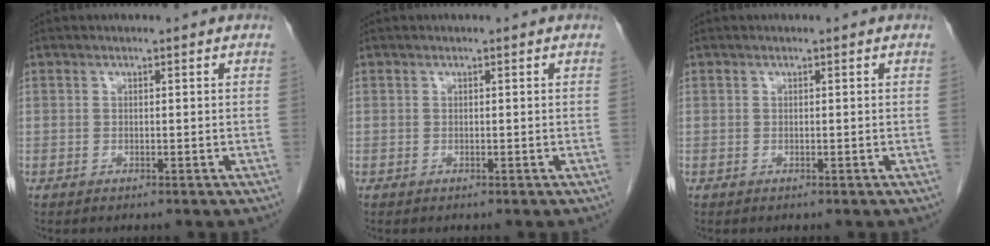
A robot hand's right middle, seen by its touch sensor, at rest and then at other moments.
{"total": 0.0}
{"total": 0.0}